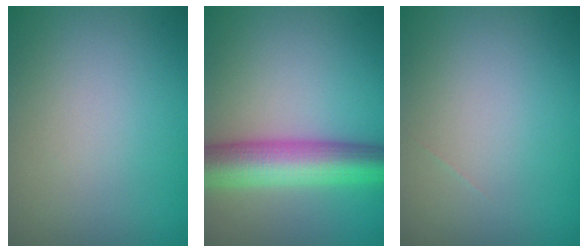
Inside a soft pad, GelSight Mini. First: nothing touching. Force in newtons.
{"total": 7.4, "press": 7.4, "slide": 0.2}
{"total": 0.0}